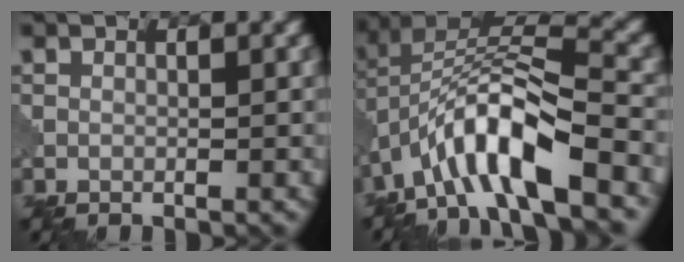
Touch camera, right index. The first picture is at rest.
{"total": 9.8, "force": [-4.8, 2.8, 8.0], "torque": [-0.144, 0.017, -0.094]}